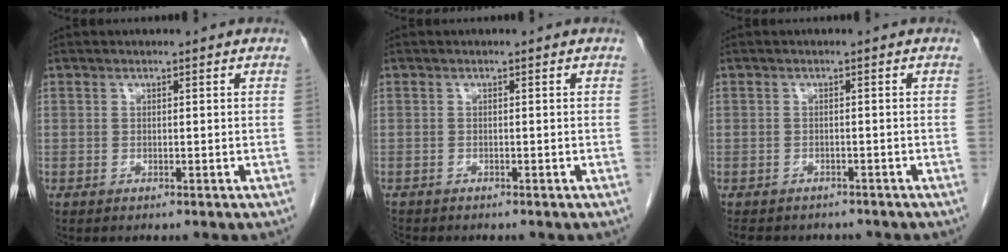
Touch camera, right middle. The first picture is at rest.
{"total": 1.5, "force": [-1.4, 0.5, 0.2], "torque": [-0.008, -0.004, -0.024]}
{"total": 7.3, "force": [-6.2, 3.3, 2.0], "torque": [-0.033, 0.002, -0.075]}